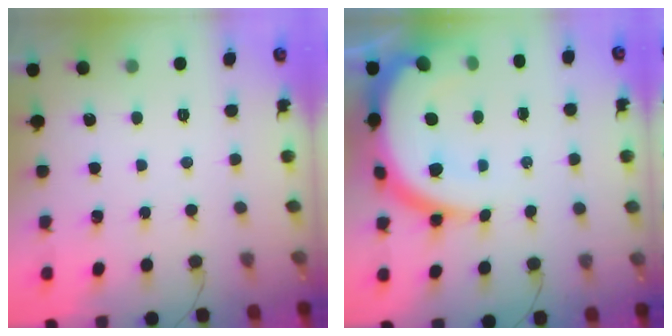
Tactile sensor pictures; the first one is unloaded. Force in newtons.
{"total": 15.7, "press": 15.6, "slide": 1.3}